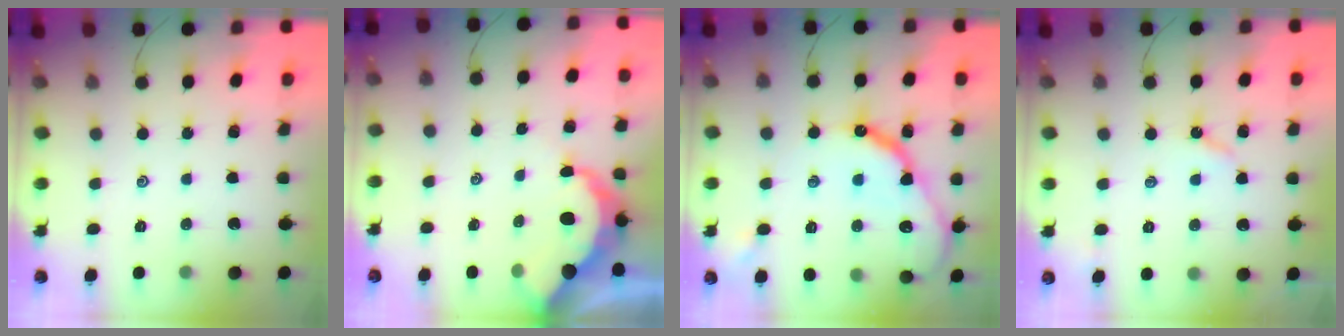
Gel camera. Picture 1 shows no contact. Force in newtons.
{"total": 6.5, "press": 6.4, "slide": 0.7}
{"total": 16.0, "press": 15.9, "slide": 0.8}
{"total": 2.6, "press": 2.6, "slide": 0.3}